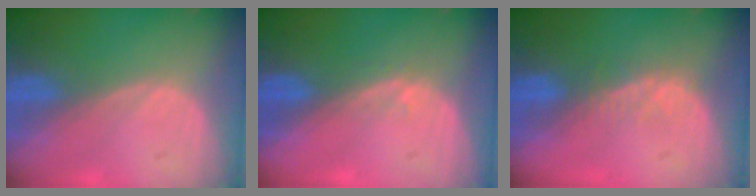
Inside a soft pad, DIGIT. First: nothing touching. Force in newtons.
{"total": 1.0, "press": 0.7, "slide": 0.7}
{"total": 2.8, "press": 2.3, "slide": 1.7}